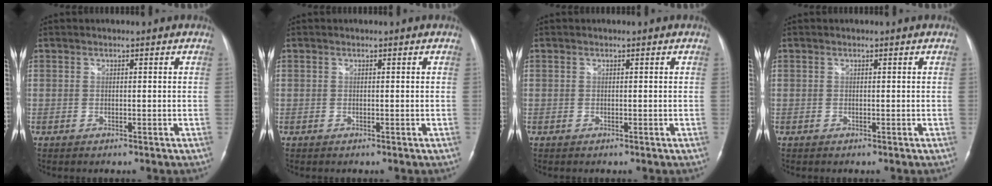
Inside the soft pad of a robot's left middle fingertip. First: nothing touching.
{"total": 0.0}
{"total": 0.0}
{"total": 0.0}